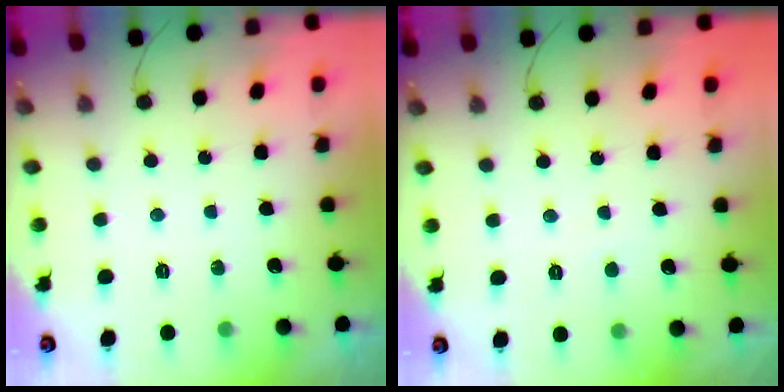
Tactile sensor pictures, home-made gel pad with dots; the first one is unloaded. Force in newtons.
{"total": 1.9, "press": 1.9, "slide": 0.2}